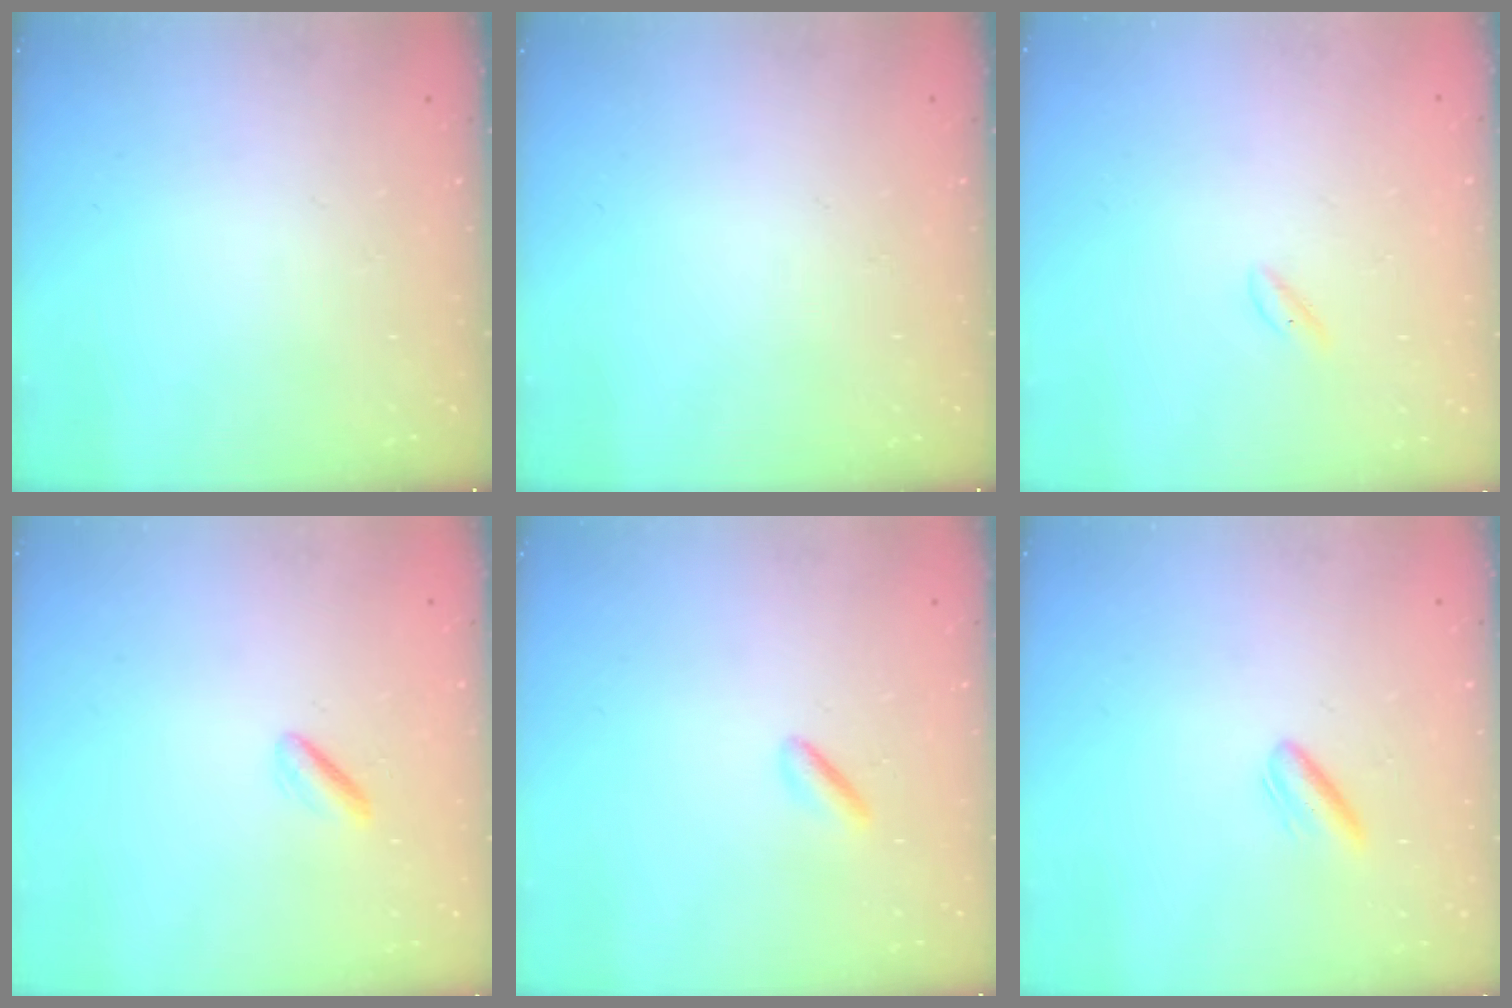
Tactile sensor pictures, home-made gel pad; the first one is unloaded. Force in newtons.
{"total": 0.0}
{"total": 0.6, "press": 0.2, "slide": 0.6}
{"total": 1.0, "press": 0.6, "slide": 0.8}
{"total": 1.6, "press": 1.5, "slide": 0.6}
{"total": 4.4, "press": 4.2, "slide": 1.4}